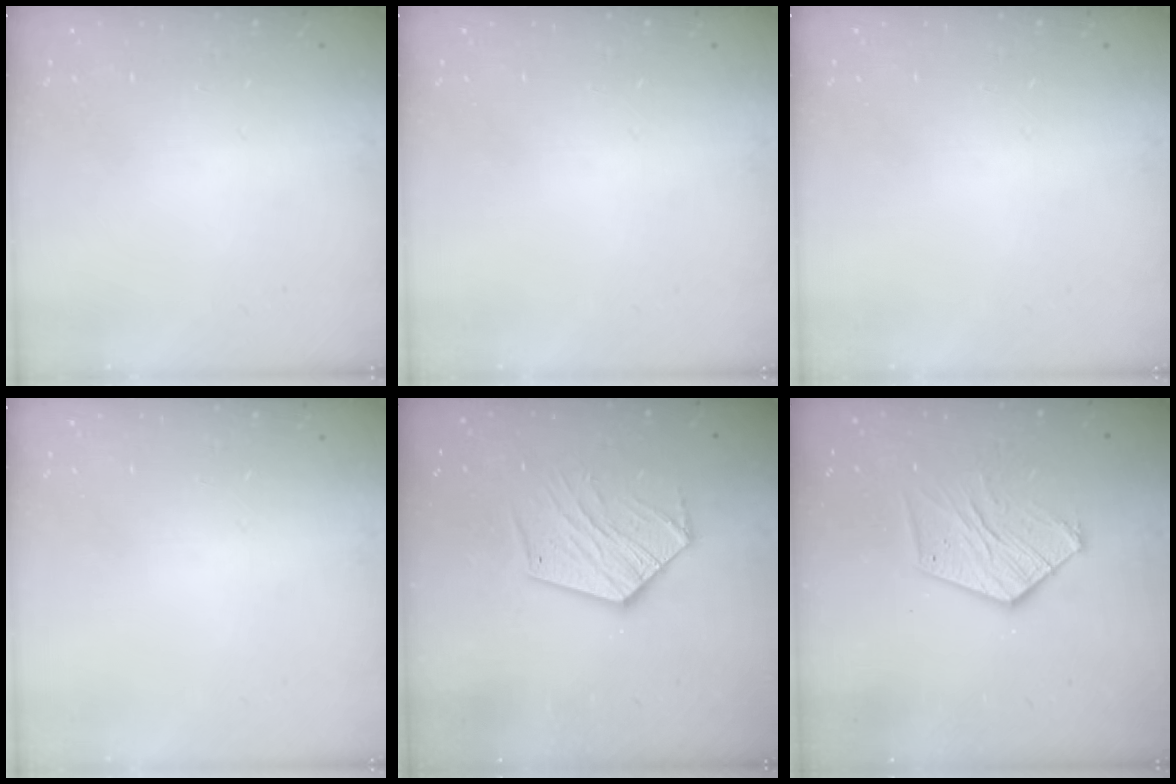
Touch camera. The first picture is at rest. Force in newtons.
{"total": 0.0}
{"total": 0.0}
{"total": 0.0}
{"total": 14.2, "press": 14.1, "slide": 1.2}
{"total": 12.0, "press": 11.9, "slide": 1.0}